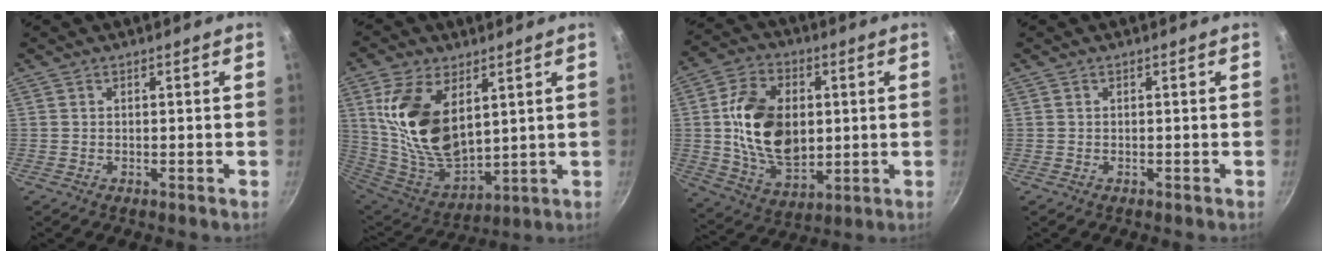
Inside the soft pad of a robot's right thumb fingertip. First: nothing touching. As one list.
[{"total": 18.5, "force": [5.8, 10.5, 14.1], "torque": [-0.252, -0.048, 0.129]}, {"total": 17.4, "force": [1.5, 11.7, 12.7], "torque": [-0.203, -0.004, 0.030]}, {"total": 0.0}]